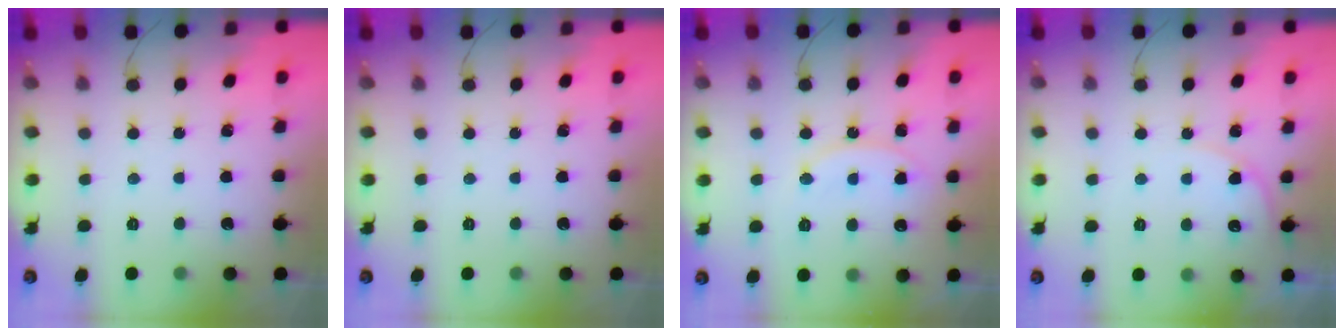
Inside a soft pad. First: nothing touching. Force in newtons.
{"total": 0.0}
{"total": 9.5, "press": 9.5, "slide": 0.4}
{"total": 4.3, "press": 4.3, "slide": 0.5}